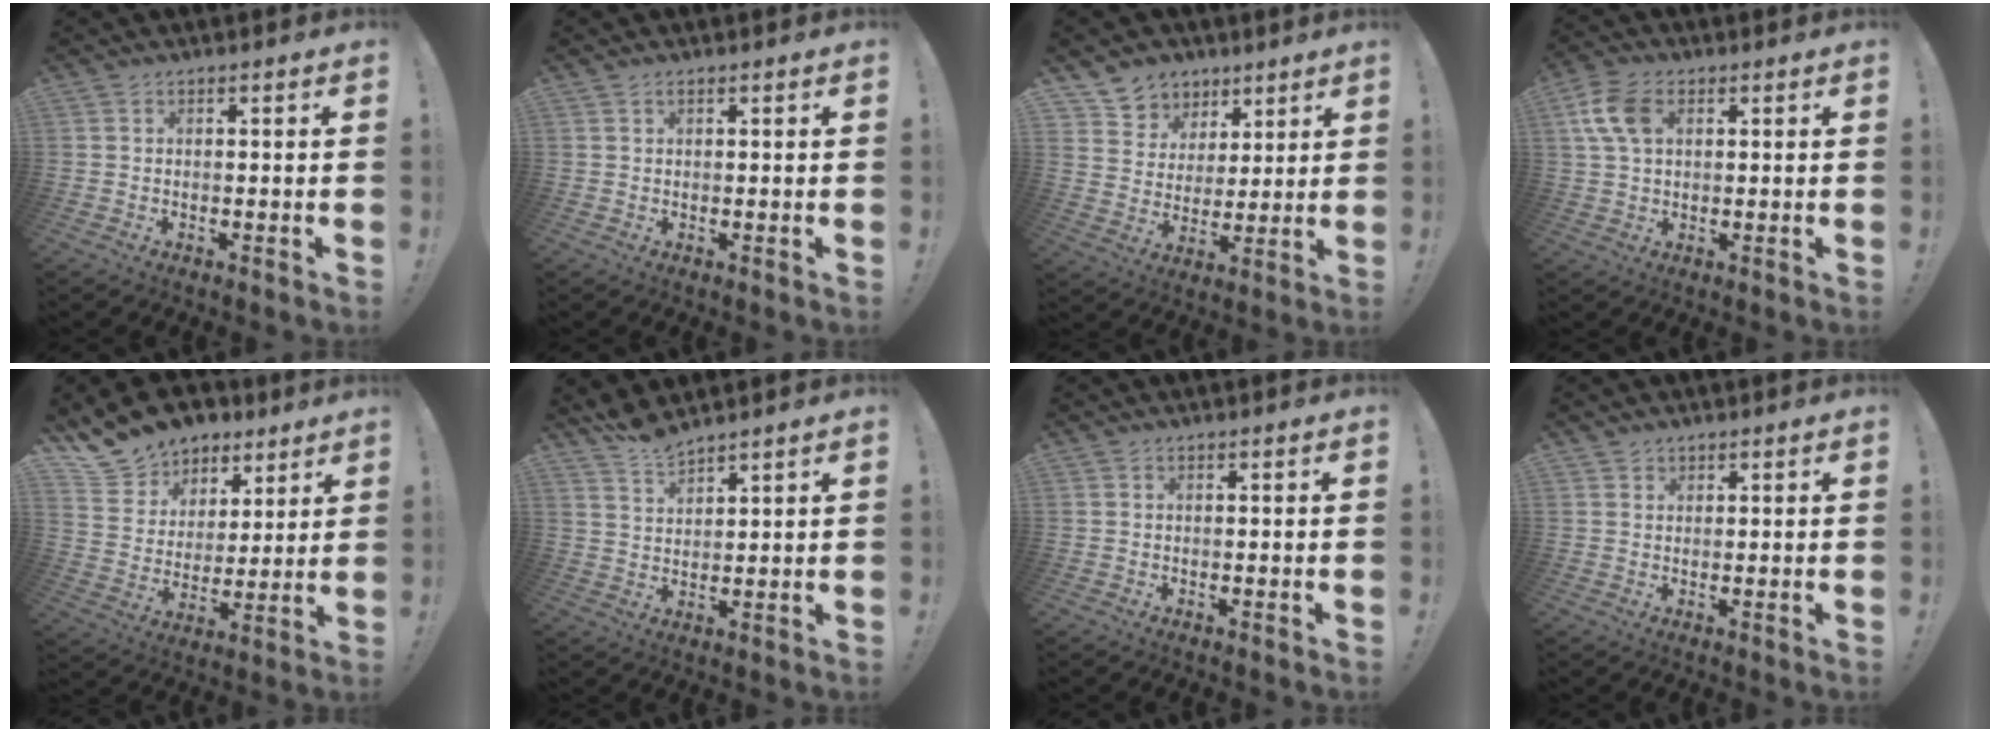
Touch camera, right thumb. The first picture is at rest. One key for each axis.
{"total": 0.6, "fx": 0.4, "fy": 0.4, "fz": 0.3, "tx": 0.002, "ty": -0.002, "tz": 0.007}
{"total": 8.4, "fx": 4.7, "fy": 6.9, "fz": 0.8, "tx": -0.008, "ty": -0.043, "tz": 0.096}
{"total": 9.8, "fx": 2.9, "fy": 6.4, "fz": 6.9, "tx": -0.136, "ty": 0.005, "tz": 0.054}
{"total": 13.7, "fx": 10.4, "fy": 8.6, "fz": 2.2, "tx": -0.048, "ty": -0.083, "tz": 0.206}
{"total": 5.8, "fx": 5.5, "fy": 0.8, "fz": 1.3, "tx": -0.039, "ty": -0.032, "tz": 0.104}
{"total": 0.0}
{"total": 1.5, "fx": 1.2, "fy": 0.9, "fz": 0.1, "tx": 0.005, "ty": -0.008, "tz": 0.020}